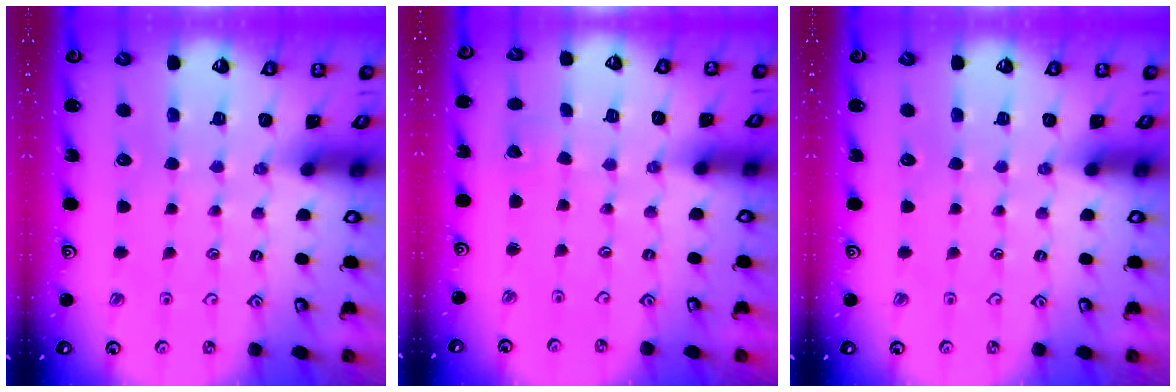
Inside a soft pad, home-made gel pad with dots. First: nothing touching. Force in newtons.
{"total": 1.5, "press": 1.5, "slide": 0.0}
{"total": 0.0}